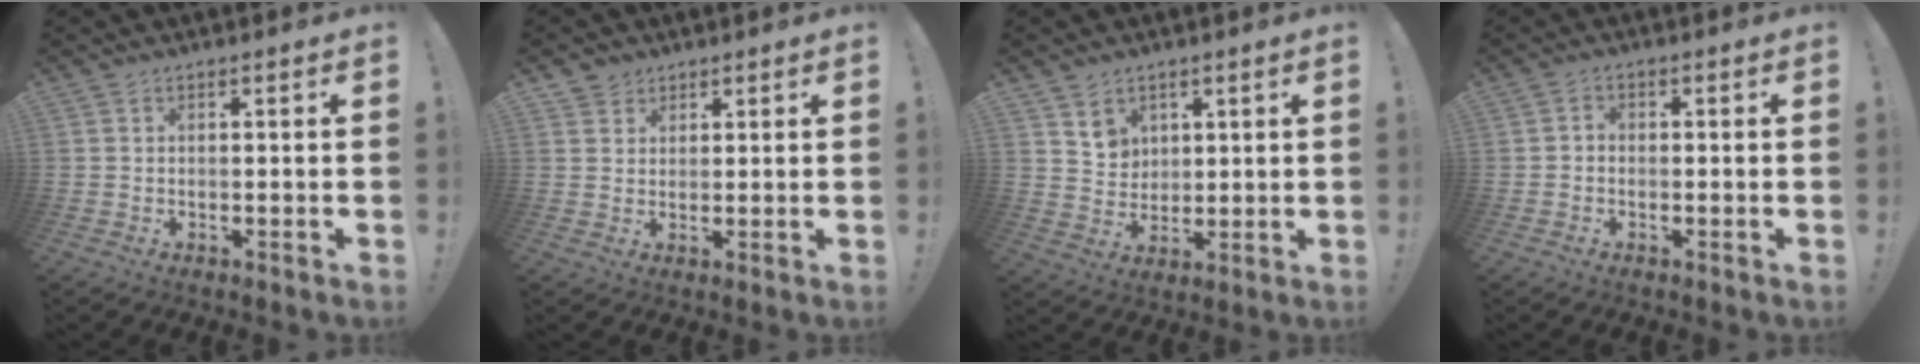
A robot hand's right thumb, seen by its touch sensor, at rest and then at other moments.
{"total": 3.7, "force": [2.4, 2.8, 0.0], "torque": [0.009, -0.015, 0.042]}
{"total": 6.7, "force": [4.1, 5.2, 0.9], "torque": [0.005, -0.038, 0.077]}
{"total": 1.5, "force": [-0.9, 1.0, 0.7], "torque": [-0.012, 0.006, -0.016]}